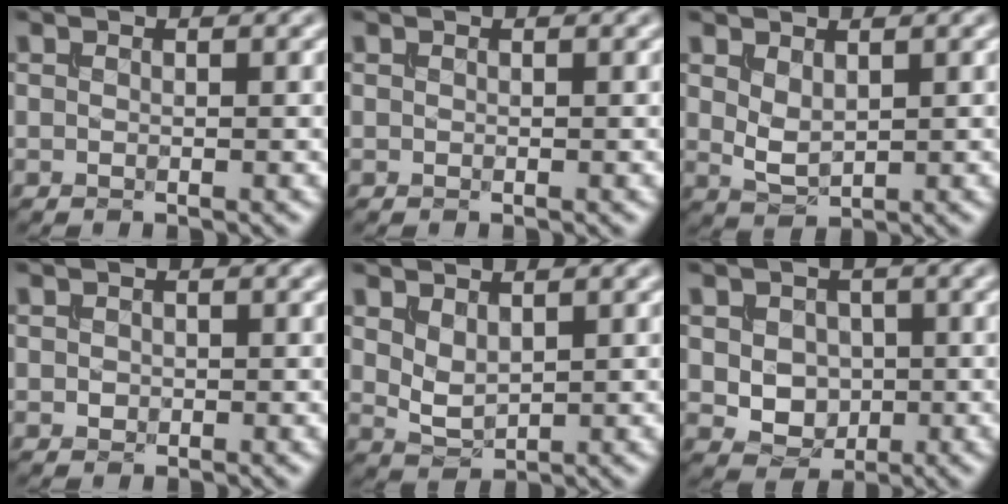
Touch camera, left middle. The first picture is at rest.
{"total": 0.0}
{"total": 2.1, "force": [0.7, 1.2, 1.6], "torque": [-0.038, -0.004, 0.021]}
{"total": 0.7, "force": [-0.1, 0.6, 0.2], "torque": [-0.005, -0.001, -0.002]}
{"total": 2.0, "force": [0.9, 1.2, 1.5], "torque": [-0.035, -0.005, 0.024]}
{"total": 3.8, "force": [-0.1, 3.1, 2.2], "torque": [-0.036, -0.002, -0.002]}